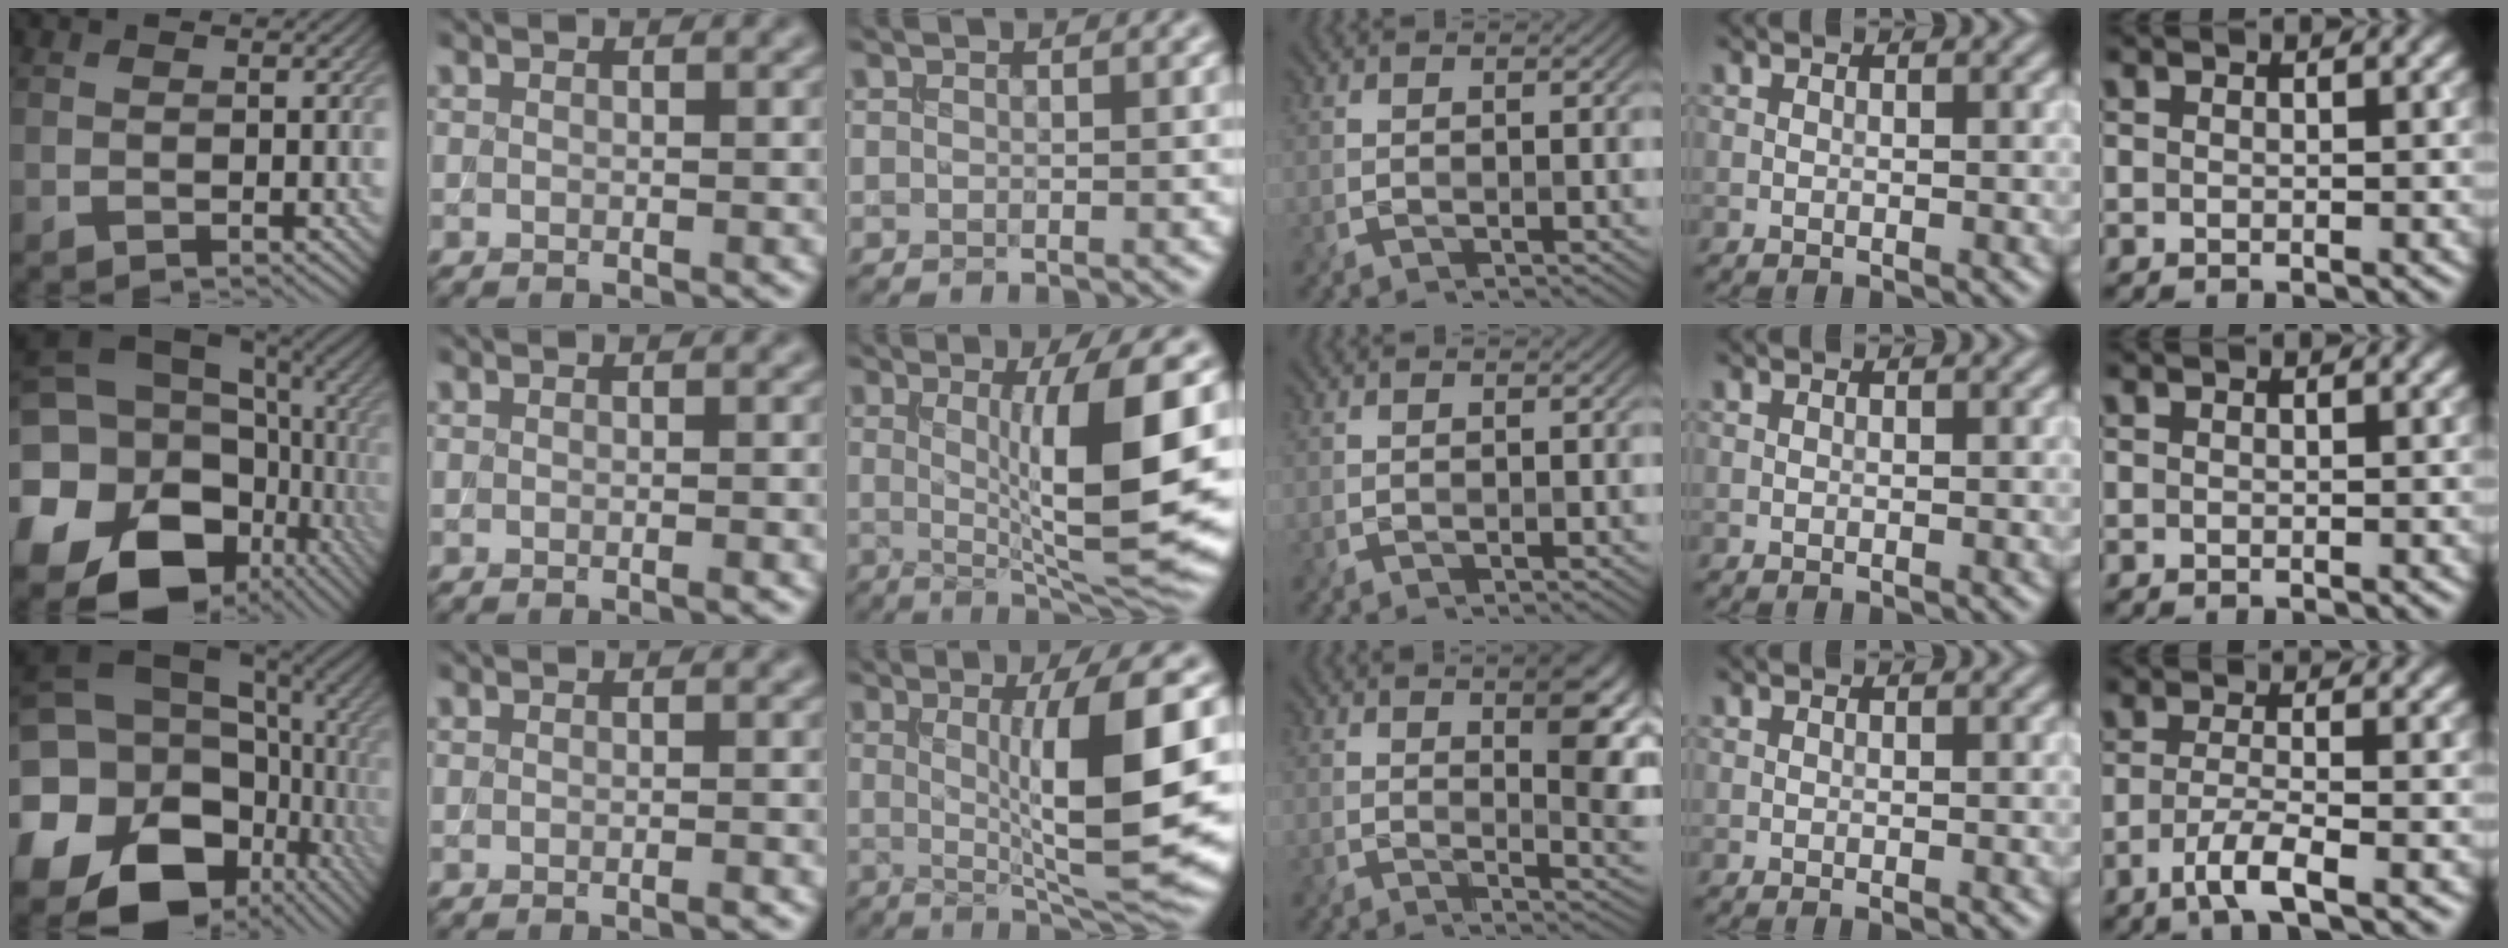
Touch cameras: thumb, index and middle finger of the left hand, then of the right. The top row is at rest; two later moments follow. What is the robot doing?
{"motion": "insert", "object": "backpack"}